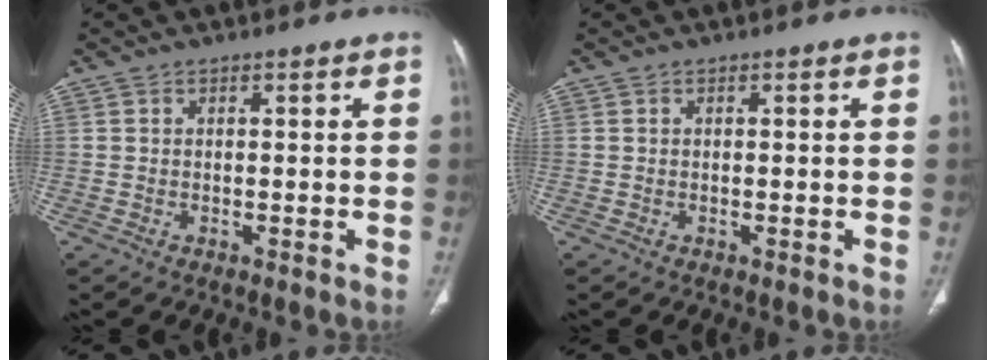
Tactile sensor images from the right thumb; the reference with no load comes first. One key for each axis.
{"total": 0.0}